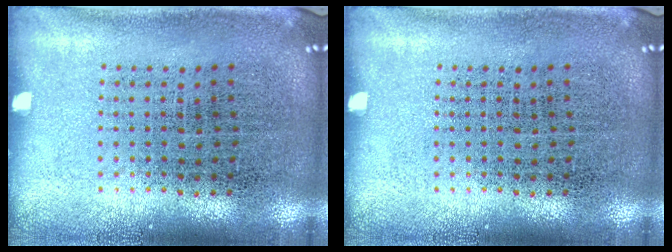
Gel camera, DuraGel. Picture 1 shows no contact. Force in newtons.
{"total": 0.0}